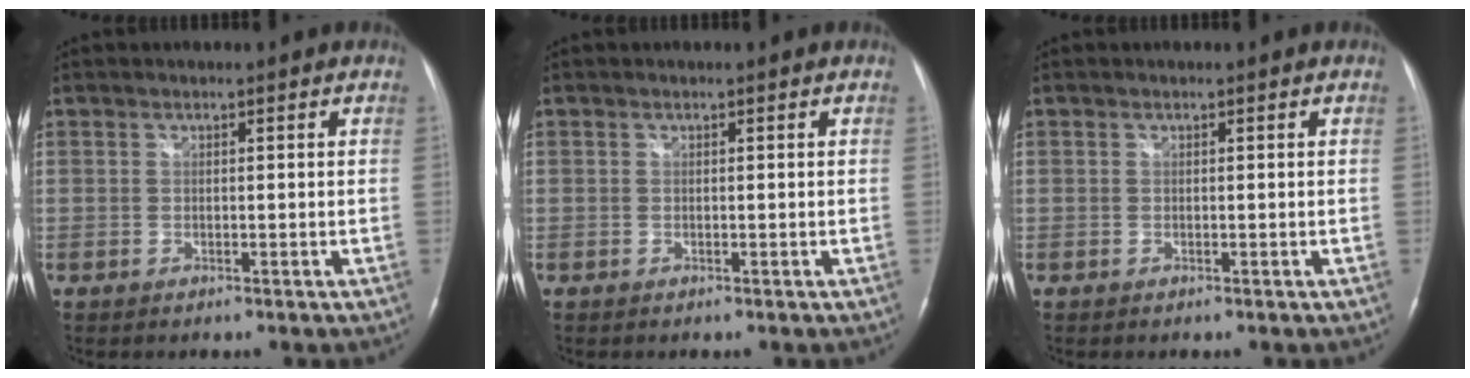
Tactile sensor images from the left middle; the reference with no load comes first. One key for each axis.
{"total": 0.0}
{"total": 0.0}